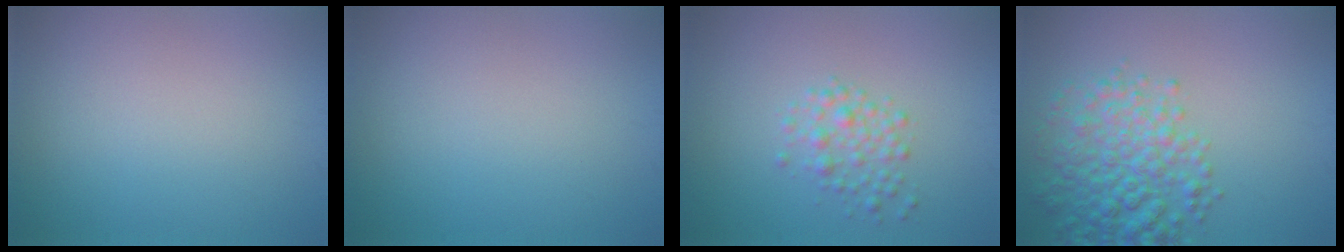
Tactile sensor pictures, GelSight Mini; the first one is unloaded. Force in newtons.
{"total": 0.0}
{"total": 2.1, "press": 2.1, "slide": 0.1}
{"total": 5.4, "press": 5.4, "slide": 0.2}